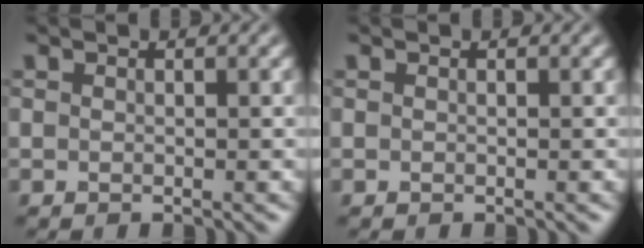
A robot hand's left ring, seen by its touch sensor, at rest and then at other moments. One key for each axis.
{"total": 0.0}